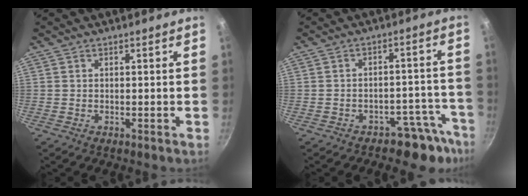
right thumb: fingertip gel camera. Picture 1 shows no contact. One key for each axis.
{"total": 7.9, "fx": -6.3, "fy": 4.2, "fz": 2.2, "tx": 0.046, "ty": 0.077, "tz": -0.072}